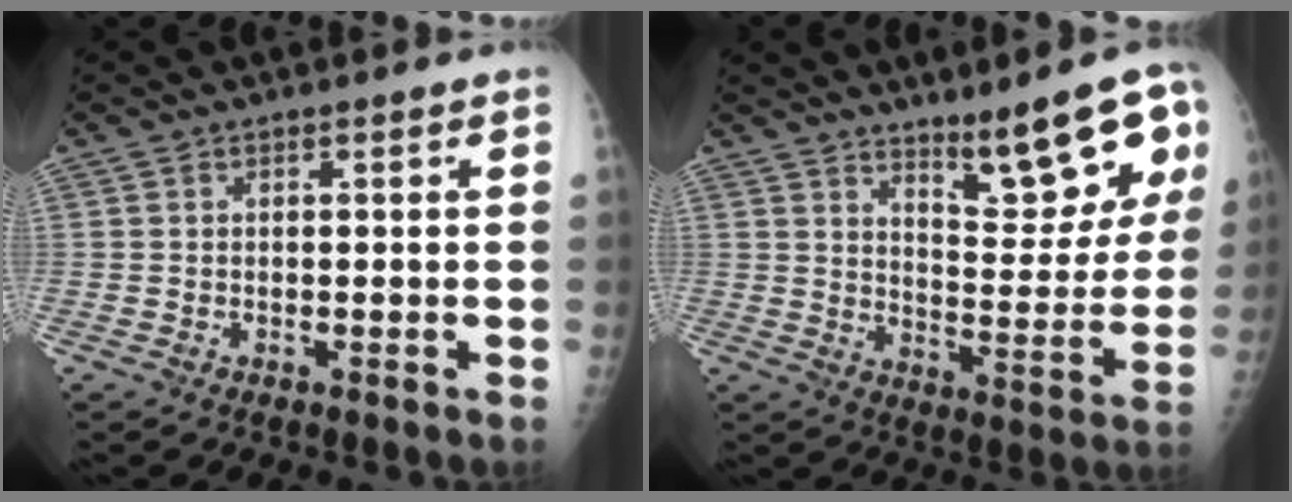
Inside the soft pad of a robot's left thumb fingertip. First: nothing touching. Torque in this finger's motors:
{"motor_torque": [0.22, 0.40, 0.04, -0.28, 0.09]}